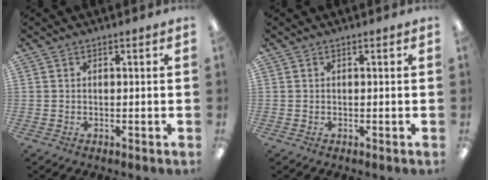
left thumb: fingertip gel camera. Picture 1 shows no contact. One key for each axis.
{"total": 0.0}